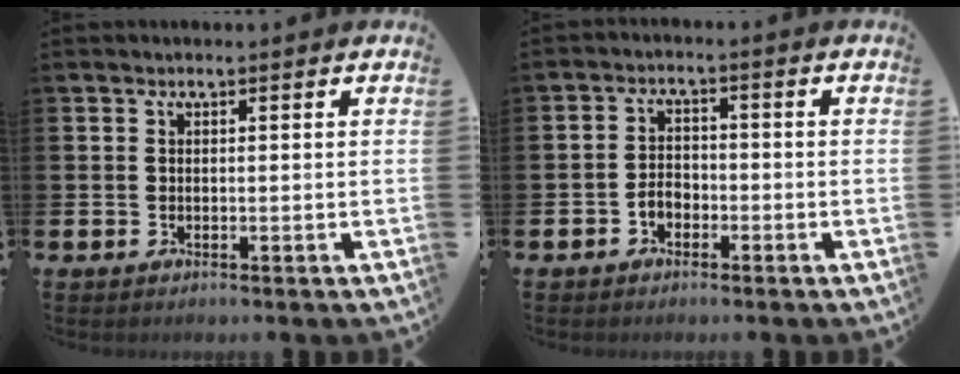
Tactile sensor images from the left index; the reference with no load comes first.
{"total": 2.3, "force": [-1.5, 1.5, 0.8], "torque": [-0.013, 0.002, -0.034]}